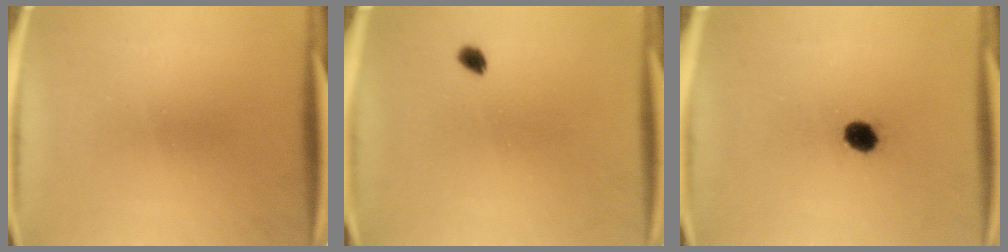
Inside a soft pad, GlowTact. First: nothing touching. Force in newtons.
{"total": 1.7}
{"total": 4.4}